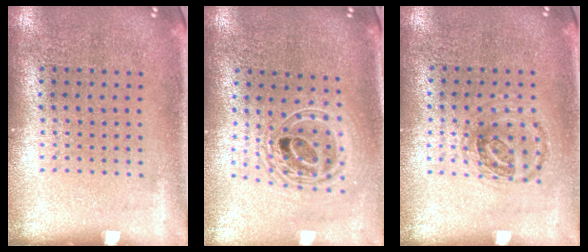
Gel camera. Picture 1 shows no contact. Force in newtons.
{"total": 2.1, "press": 1.6, "slide": 1.3}
{"total": 0.9, "press": 0.9, "slide": 0.2}